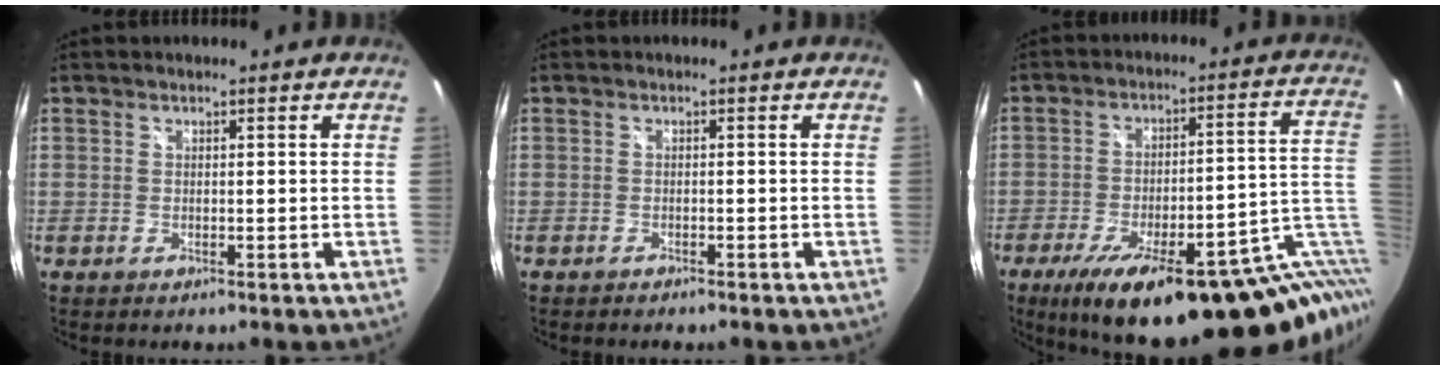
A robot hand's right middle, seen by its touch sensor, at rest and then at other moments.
{"total": 1.0, "force": [-0.9, 0.2, 0.3], "torque": [-0.009, -0.003, -0.015]}
{"total": 27.8, "force": [-16.2, 7.6, 21.3], "torque": [-0.277, -0.007, -0.209]}